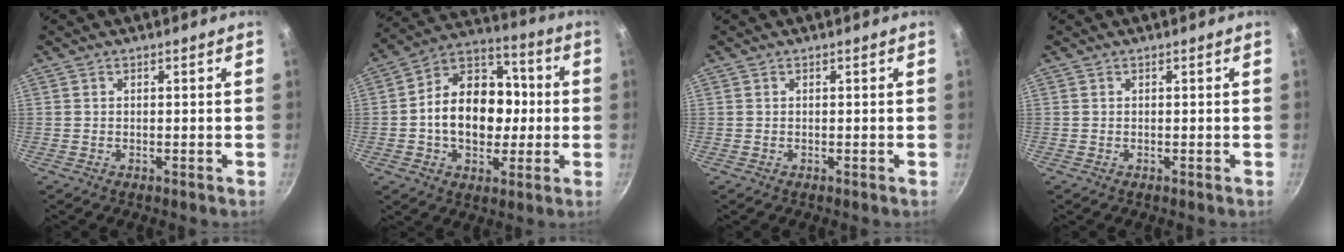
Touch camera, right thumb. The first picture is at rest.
{"total": 18.0, "force": [-0.9, 13.2, 12.2], "torque": [-0.154, 0.036, -0.029]}
{"total": 0.0}
{"total": 0.0}